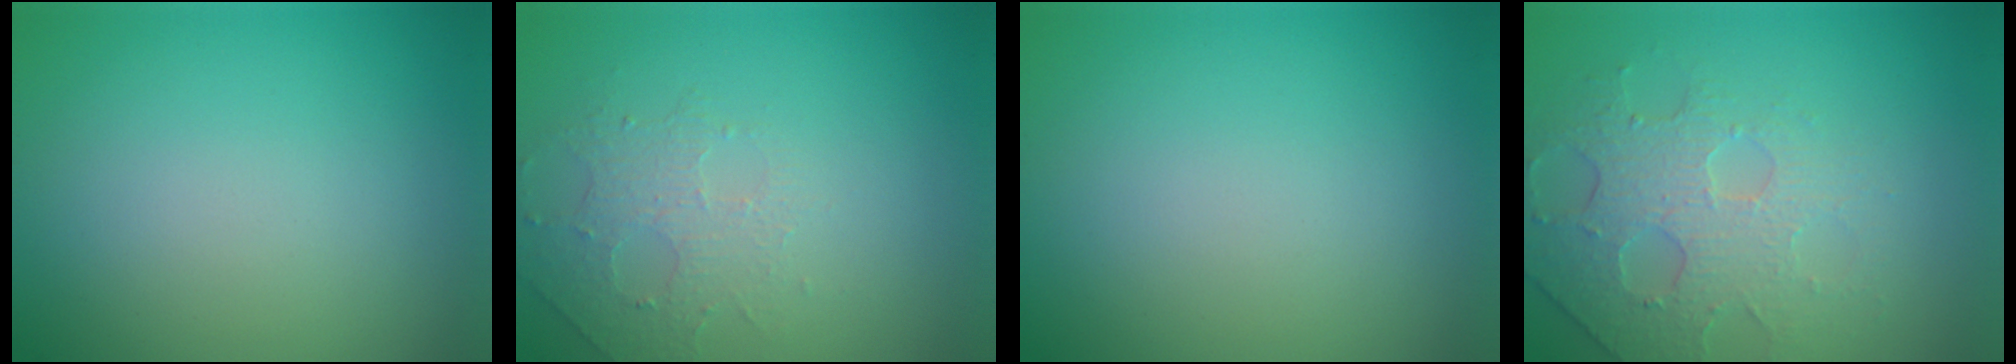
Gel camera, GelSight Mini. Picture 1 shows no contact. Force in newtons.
{"total": 1.6, "press": 1.2, "slide": 1.0}
{"total": 0.0}
{"total": 3.8, "press": 3.6, "slide": 1.3}